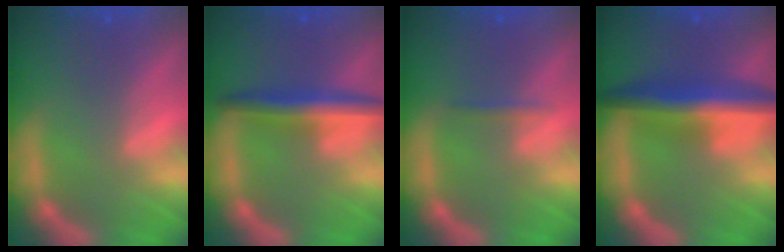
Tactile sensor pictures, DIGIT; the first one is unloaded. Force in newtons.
{"total": 4.5}
{"total": 0.9}
{"total": 7.1}